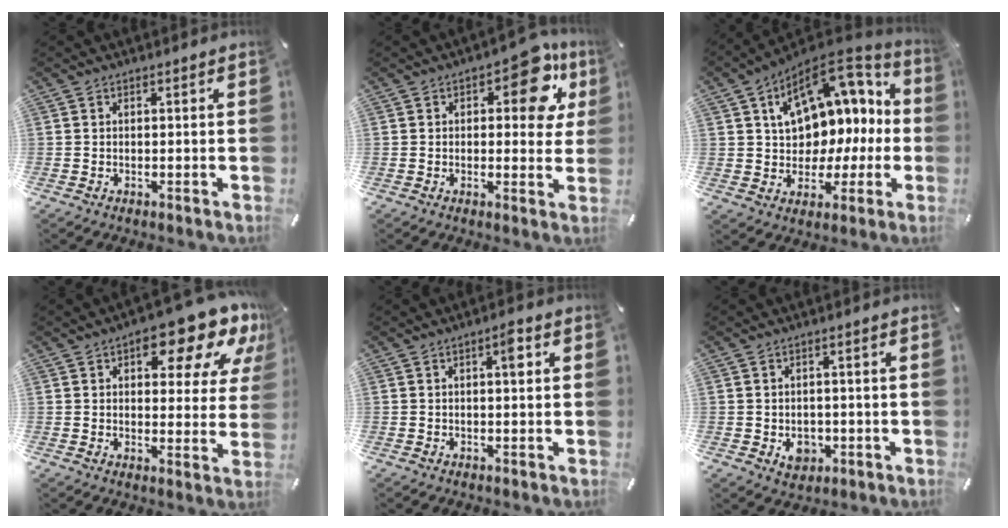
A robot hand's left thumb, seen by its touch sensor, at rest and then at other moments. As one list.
[{"total": 12.6, "force": [5.3, 6.2, 9.6], "torque": [-0.107, -0.019, 0.083]}, {"total": 15.2, "force": [6.1, 10.9, 8.6], "torque": [-0.128, -0.047, 0.112]}, {"total": 16.3, "force": [9.6, 7.1, 11.1], "torque": [-0.130, -0.060, 0.152]}, {"total": 3.3, "force": [0.9, 1.0, 3.0], "torque": [-0.045, 0.004, 0.009]}, {"total": 4.7, "force": [-1.2, 4.0, 2.2], "torque": [-0.010, 0.000, -0.020]}]